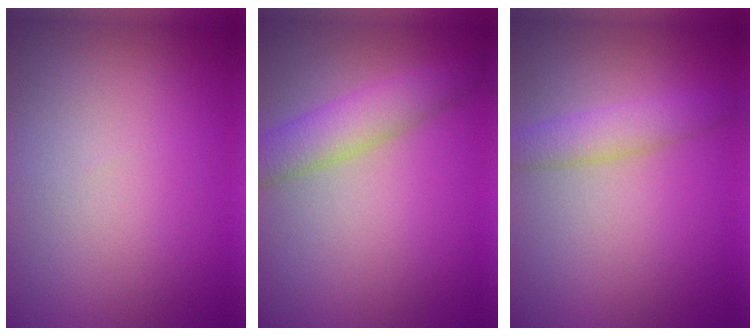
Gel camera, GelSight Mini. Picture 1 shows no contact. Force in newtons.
{"total": 3.9, "press": 3.9, "slide": 0.3}
{"total": 2.7, "press": 2.6, "slide": 0.2}